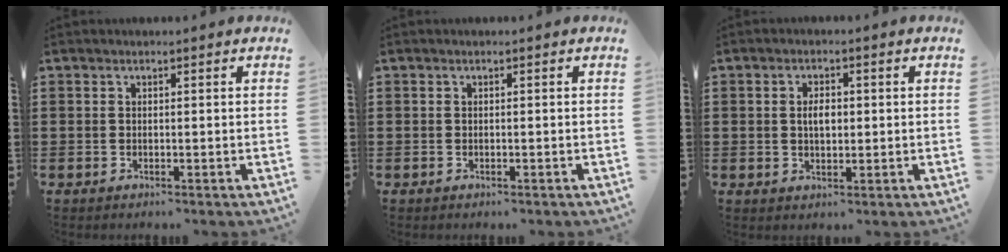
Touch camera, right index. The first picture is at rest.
{"total": 0.0}
{"total": 2.8, "force": [0.2, 1.4, 2.4], "torque": [-0.040, 0.001, 0.001]}